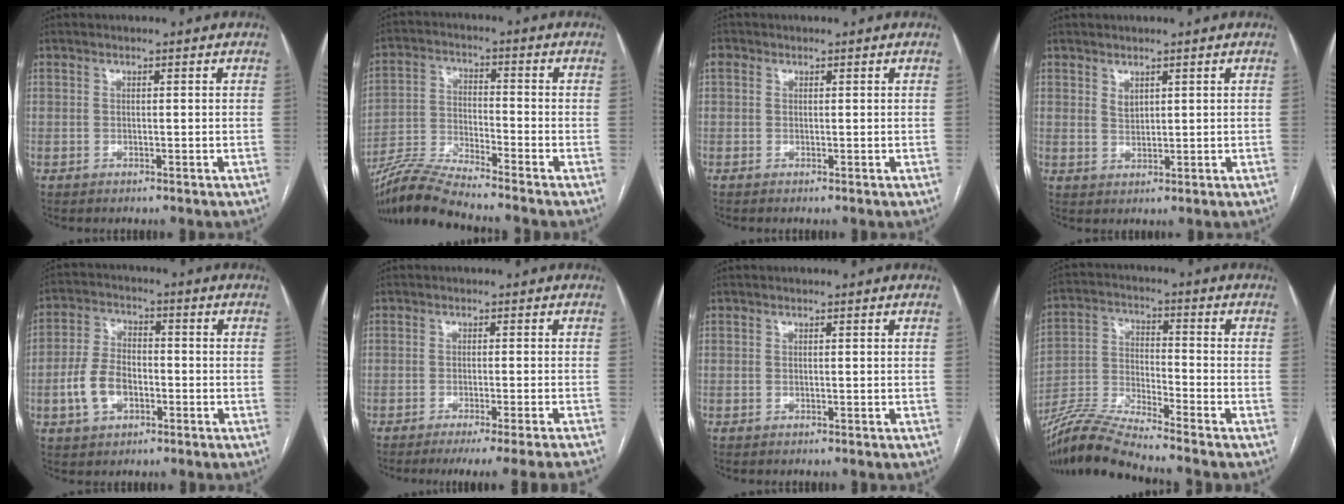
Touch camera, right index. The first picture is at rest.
{"total": 9.1, "force": [-8.5, -1.2, 3.1], "torque": [-0.070, -0.013, -0.165]}
{"total": 1.2, "force": [0.4, 1.0, 0.4], "torque": [-0.006, 0.009, 0.004]}
{"total": 1.7, "force": [1.1, 0.9, 0.9], "torque": [-0.016, -0.004, 0.027]}
{"total": 7.7, "force": [-2.3, 4.9, 5.5], "torque": [-0.124, 0.015, -0.042]}
{"total": 12.7, "force": [-11.3, -2.1, 5.2], "torque": [-0.046, -0.037, -0.150]}
{"total": 0.0}
{"total": 11.2, "force": [-10.4, -1.3, 4.1], "torque": [-0.087, -0.007, -0.200]}